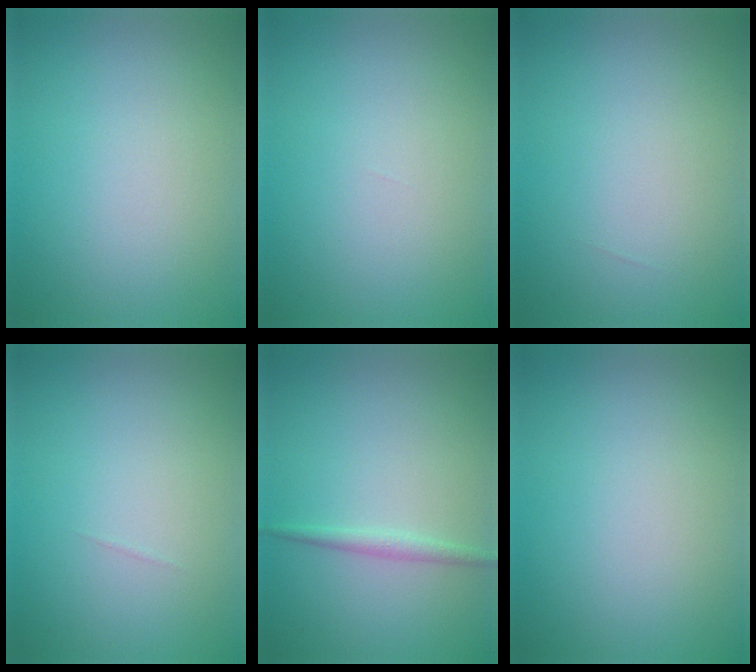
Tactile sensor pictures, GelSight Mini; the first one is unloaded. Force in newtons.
{"total": 0.0}
{"total": 0.0}
{"total": 0.0}
{"total": 1.2, "press": 1.2, "slide": 0.1}
{"total": 0.0}